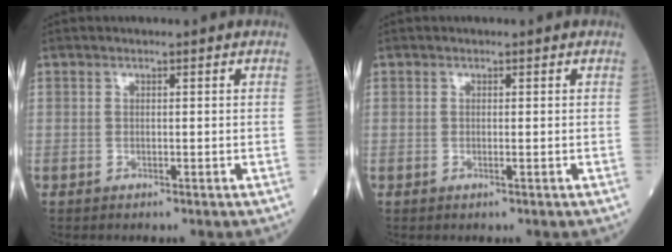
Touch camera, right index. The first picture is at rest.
{"total": 0.0}